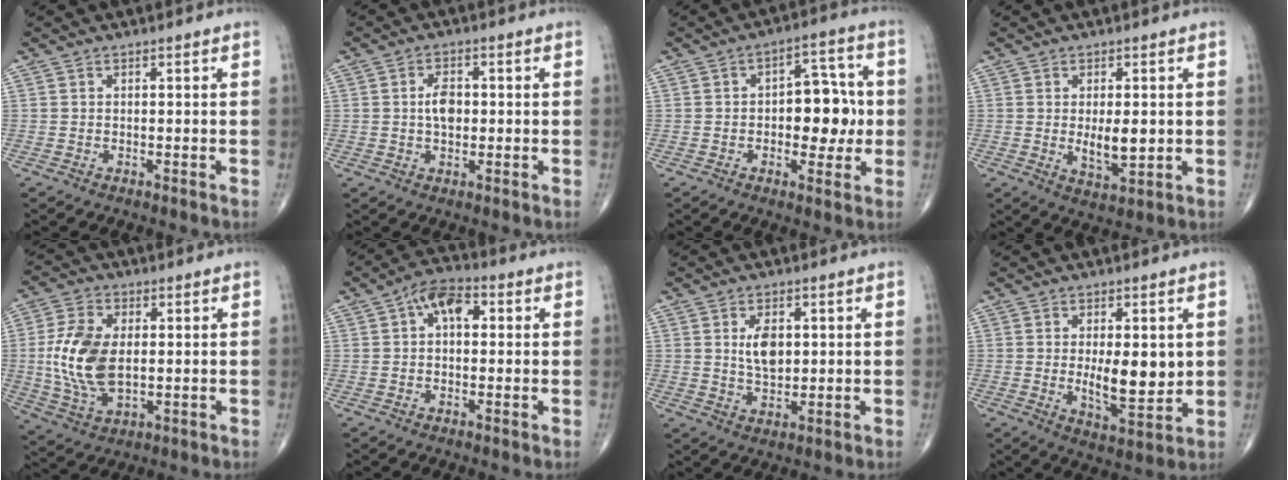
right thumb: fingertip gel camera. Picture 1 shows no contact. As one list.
[{"total": 4.4, "force": [0.2, 2.7, 3.5], "torque": [-0.055, 0.005, 0.000]}, {"total": 10.4, "force": [-0.4, 6.0, 8.4], "torque": [-0.069, 0.022, -0.008]}, {"total": 6.2, "force": [0.1, 2.8, 5.5], "torque": [-0.076, -0.013, 0.008]}, {"total": 12.8, "force": [0.6, 7.3, 10.5], "torque": [-0.214, -0.005, 0.016]}, {"total": 7.1, "force": [1.7, 4.2, 5.5], "torque": [-0.078, 0.021, 0.017]}, {"total": 5.7, "force": [1.3, 3.2, 4.5], "torque": [-0.066, -0.011, 0.026]}, {"total": 9.5, "force": [0.7, 3.9, 8.6], "torque": [-0.114, -0.022, 0.023]}]